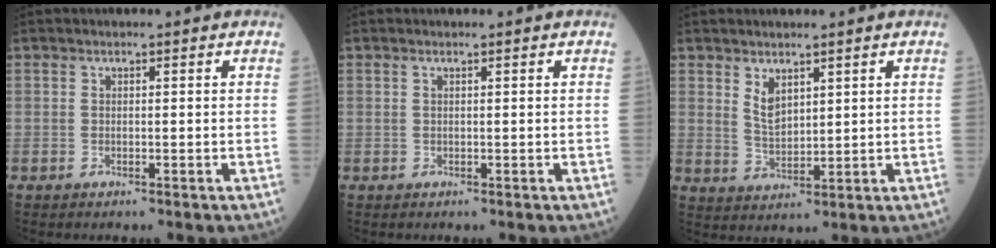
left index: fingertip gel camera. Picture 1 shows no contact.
{"total": 0.6, "force": [0.4, -0.1, 0.4], "torque": [-0.012, 0.002, 0.011]}
{"total": 3.7, "force": [2.3, 1.6, 2.4], "torque": [-0.053, -0.005, 0.055]}